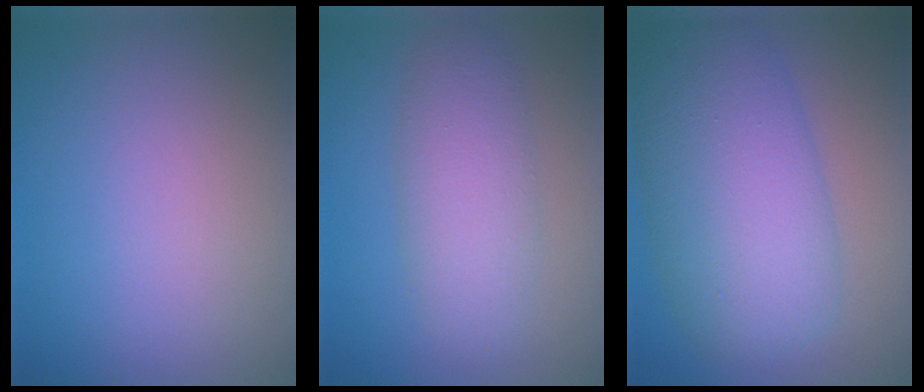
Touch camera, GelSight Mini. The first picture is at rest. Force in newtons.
{"total": 4.2, "press": 4.2, "slide": 0.2}
{"total": 9.9, "press": 9.9, "slide": 0.3}